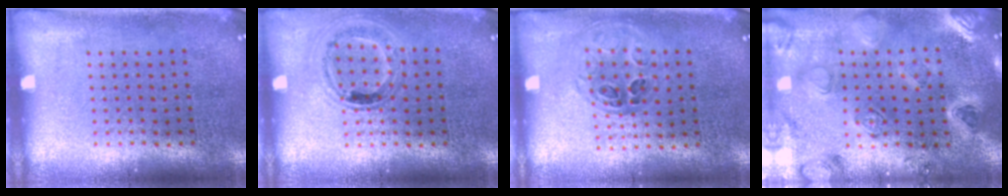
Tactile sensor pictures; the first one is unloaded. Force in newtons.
{"total": 1.0, "press": 0.9, "slide": 0.4}
{"total": 1.0, "press": 0.9, "slide": 0.4}
{"total": 2.3, "press": 2.2, "slide": 0.4}